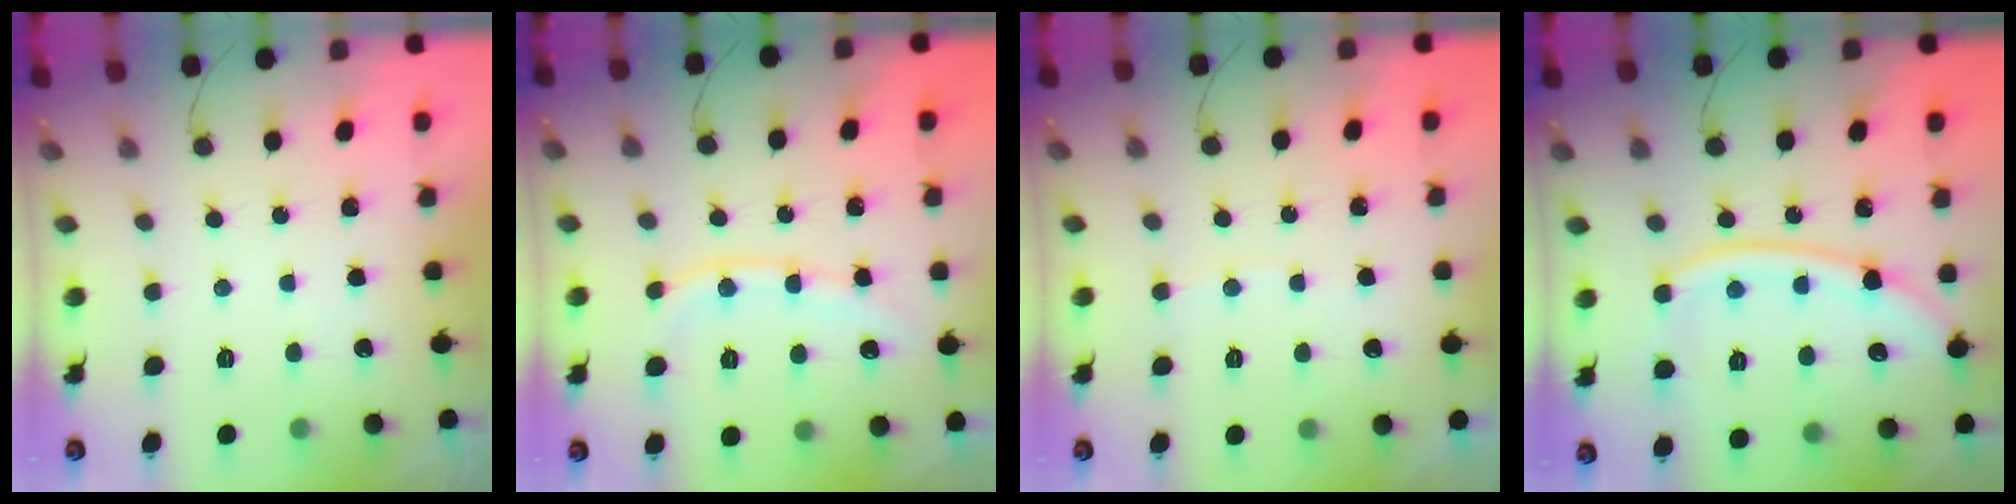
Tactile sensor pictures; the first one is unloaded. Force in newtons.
{"total": 10.8, "press": 10.7, "slide": 1.3}
{"total": 2.2, "press": 2.2, "slide": 0.3}
{"total": 13.1, "press": 13.1, "slide": 1.1}